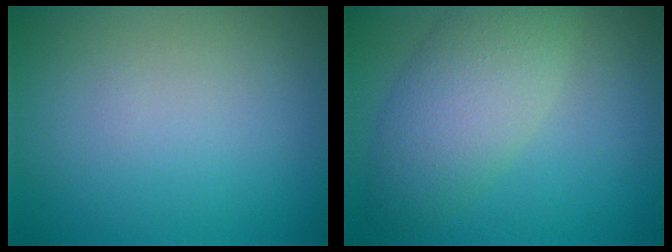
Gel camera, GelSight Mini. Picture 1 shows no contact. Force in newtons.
{"total": 5.7, "press": 5.7, "slide": 0.3}